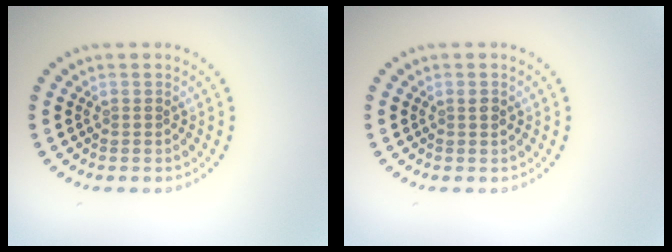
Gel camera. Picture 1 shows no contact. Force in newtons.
{"total": 0.7, "press": 0.7, "slide": 0.2}